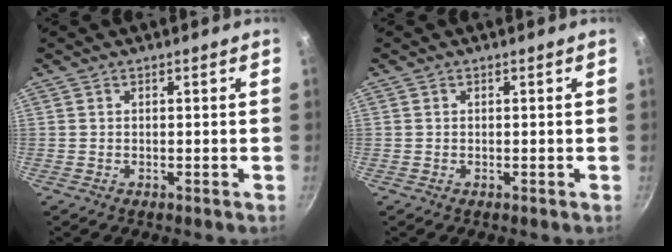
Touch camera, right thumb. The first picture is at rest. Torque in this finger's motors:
{"motor_torque": [0.16, 0.03, 0.04, 0.32, 0.00]}